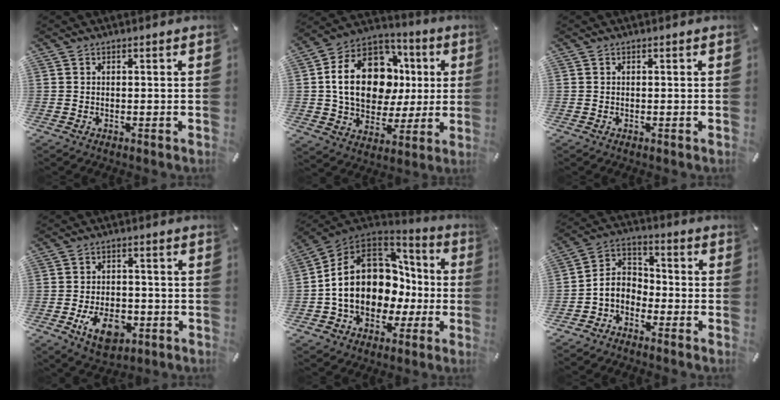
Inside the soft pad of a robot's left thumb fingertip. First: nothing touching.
{"total": 20.6, "force": [2.2, 15.4, 13.4], "torque": [-0.247, 0.004, 0.043]}
{"total": 0.0}
{"total": 9.6, "force": [-3.6, 6.1, 6.5], "torque": [-0.113, 0.006, -0.063]}
{"total": 18.1, "force": [-0.2, 14.5, 10.9], "torque": [-0.205, -0.009, 0.004]}
{"total": 5.9, "force": [-3.5, 4.5, 1.4], "torque": [-0.045, 0.011, -0.076]}